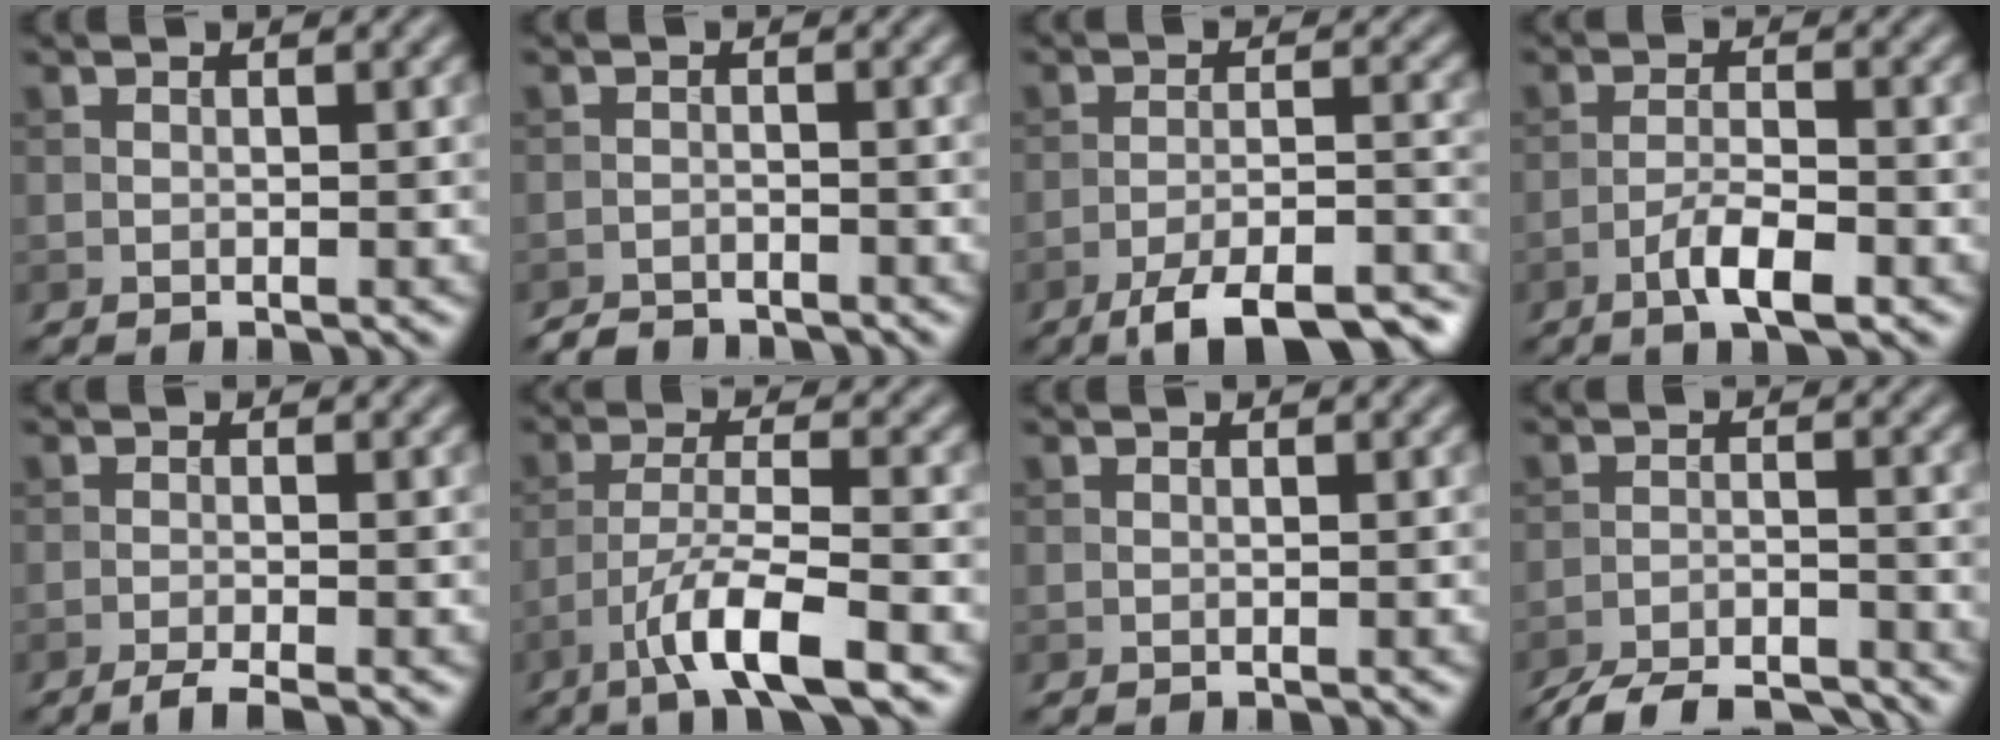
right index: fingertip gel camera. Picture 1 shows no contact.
{"total": 2.1, "force": [-2.0, 0.4, 0.2], "torque": [0.002, -0.001, -0.039]}
{"total": 9.9, "force": [-7.9, 2.4, 5.5], "torque": [-0.079, -0.009, -0.118]}
{"total": 3.8, "force": [-2.2, 0.9, 3.0], "torque": [-0.060, 0.005, -0.044]}
{"total": 2.3, "force": [-1.6, 0.3, 1.6], "torque": [-0.026, 0.000, -0.037]}
{"total": 6.4, "force": [-3.9, 1.2, 5.0], "torque": [-0.086, 0.003, -0.075]}
{"total": 0.0}
{"total": 8.2, "force": [-7.6, 1.6, 2.7], "torque": [-0.046, -0.017, -0.126]}